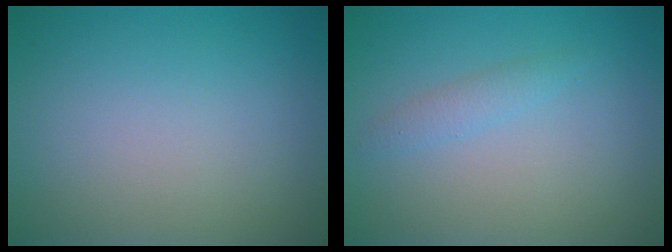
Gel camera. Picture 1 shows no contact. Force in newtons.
{"total": 1.3, "press": 1.3, "slide": 0.1}